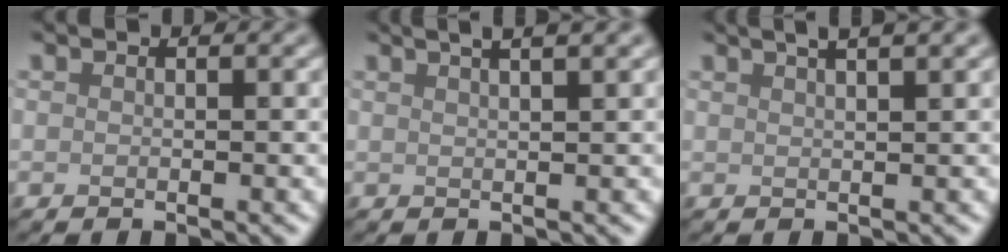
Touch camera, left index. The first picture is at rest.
{"total": 6.1, "force": [3.8, 2.4, 4.1], "torque": [-0.024, 0.045, 0.022]}
{"total": 5.5, "force": [3.4, 2.1, 3.7], "torque": [-0.021, 0.037, 0.018]}